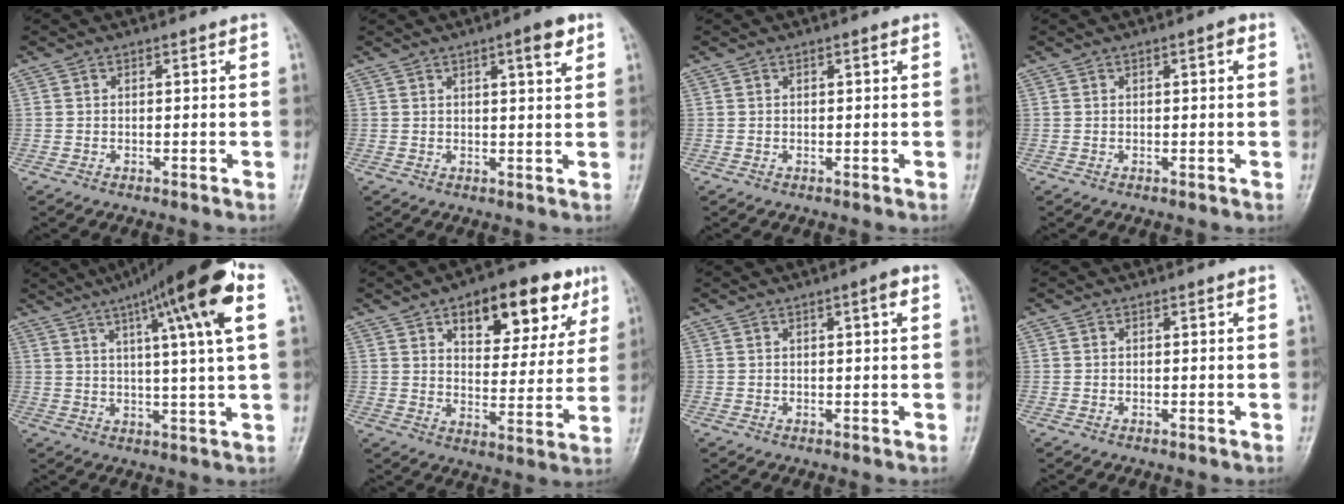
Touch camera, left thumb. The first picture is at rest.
{"total": 5.0, "force": [2.6, 1.0, 4.1], "torque": [-0.054, -0.011, 0.035]}
{"total": 0.5, "force": [0.2, 0.1, 0.5], "torque": [-0.008, 0.001, 0.002]}
{"total": 1.6, "force": [0.5, 0.4, 1.4], "torque": [-0.021, 0.003, 0.005]}
{"total": 18.6, "force": [8.0, 1.9, 16.7], "torque": [-0.250, 0.003, 0.114]}
{"total": 17.7, "force": [9.2, 8.5, 12.5], "torque": [-0.117, -0.027, 0.130]}
{"total": 2.3, "force": [0.9, 0.3, 2.1], "torque": [-0.032, 0.001, 0.012]}
{"total": 0.0}